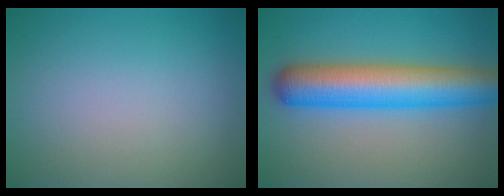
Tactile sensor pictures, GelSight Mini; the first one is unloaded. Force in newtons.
{"total": 8.7, "press": 8.7, "slide": 0.2}